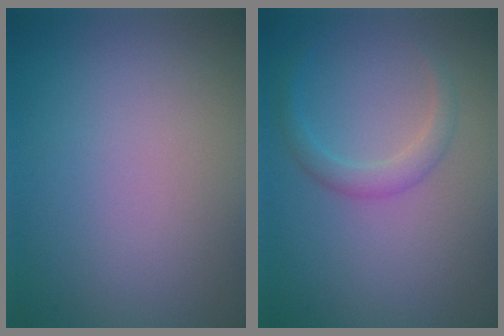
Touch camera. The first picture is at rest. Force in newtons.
{"total": 1.8, "press": 1.8, "slide": 0.0}